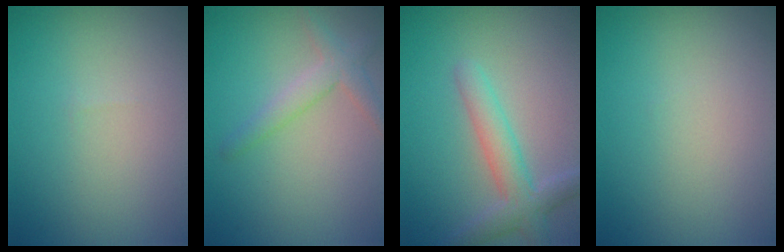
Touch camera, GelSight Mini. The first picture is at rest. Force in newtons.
{"total": 2.2, "press": 2.2, "slide": 0.1}
{"total": 3.4, "press": 3.4, "slide": 0.3}
{"total": 0.0}